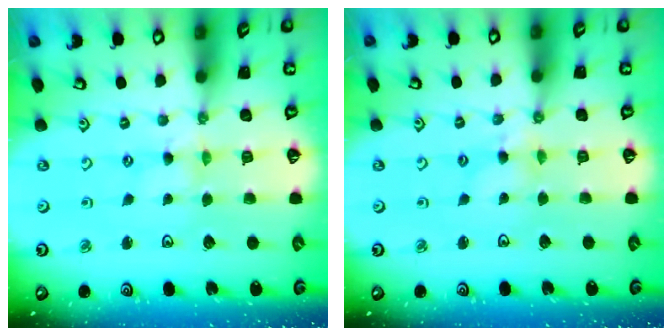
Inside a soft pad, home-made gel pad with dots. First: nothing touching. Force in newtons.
{"total": 3.9, "press": 3.9, "slide": 0.4}